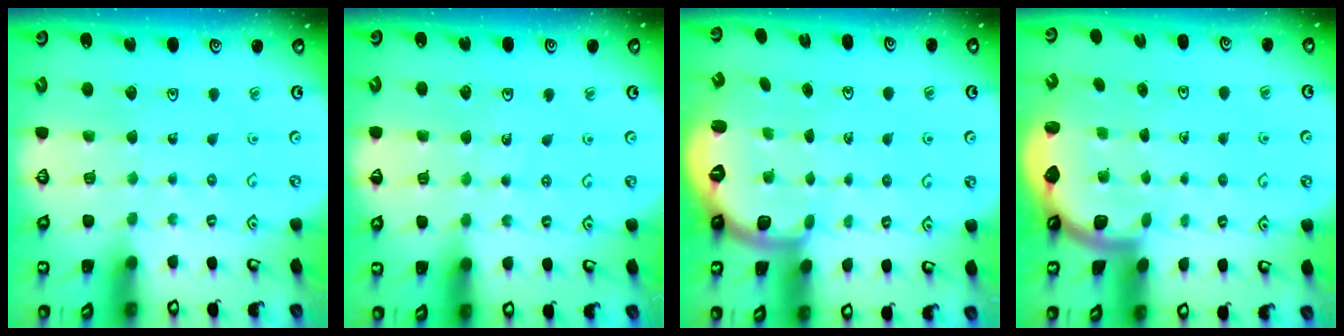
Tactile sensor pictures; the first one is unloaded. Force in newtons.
{"total": 3.7, "press": 3.2, "slide": 1.9}
{"total": 2.7, "press": 1.8, "slide": 2.0}
{"total": 1.8, "press": 1.8, "slide": 0.3}